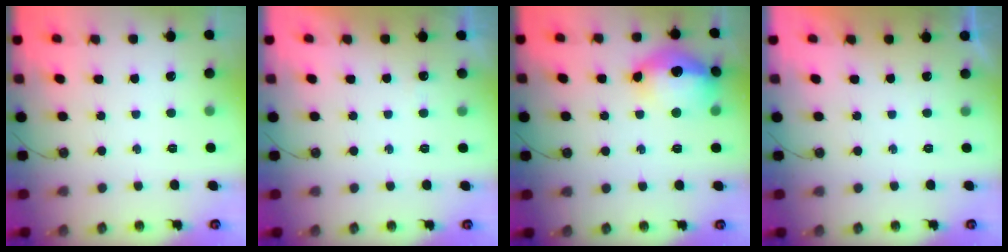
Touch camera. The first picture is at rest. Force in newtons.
{"total": 2.5, "press": 2.4, "slide": 0.5}
{"total": 16.5, "press": 16.4, "slide": 1.5}
{"total": 0.0}